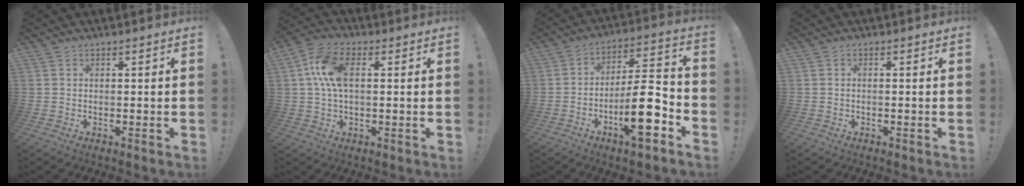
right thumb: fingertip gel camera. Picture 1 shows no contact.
{"total": 10.8, "force": [2.0, 6.0, 8.8], "torque": [-0.172, 0.006, 0.037]}
{"total": 16.4, "force": [-6.4, 4.7, 14.4], "torque": [-0.220, 0.037, -0.102]}
{"total": 0.7, "force": [-0.6, 0.0, 0.5], "torque": [-0.012, 0.001, -0.010]}